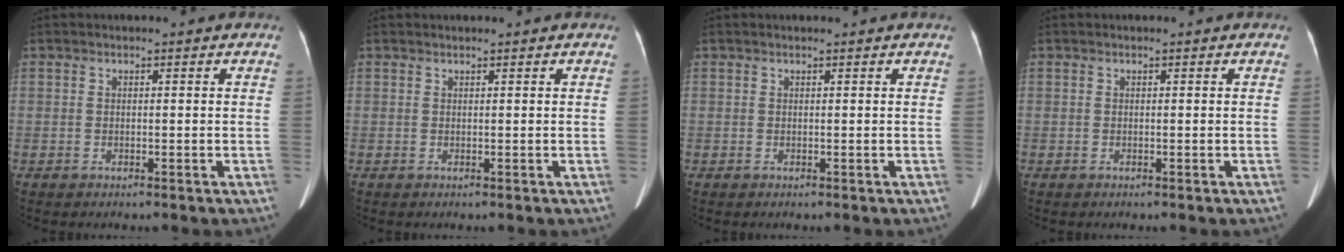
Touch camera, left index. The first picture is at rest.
{"total": 0.6, "force": [0.6, 0.0, 0.2], "torque": [-0.007, 0.012, 0.013]}
{"total": 0.6, "force": [0.6, 0.0, 0.2], "torque": [-0.005, 0.010, 0.012]}
{"total": 0.0}